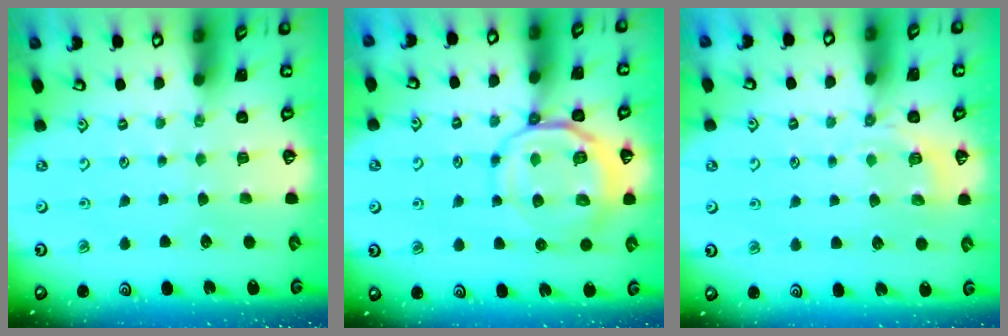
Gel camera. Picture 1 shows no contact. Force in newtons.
{"total": 10.2, "press": 10.0, "slide": 1.8}
{"total": 5.7, "press": 5.3, "slide": 1.9}